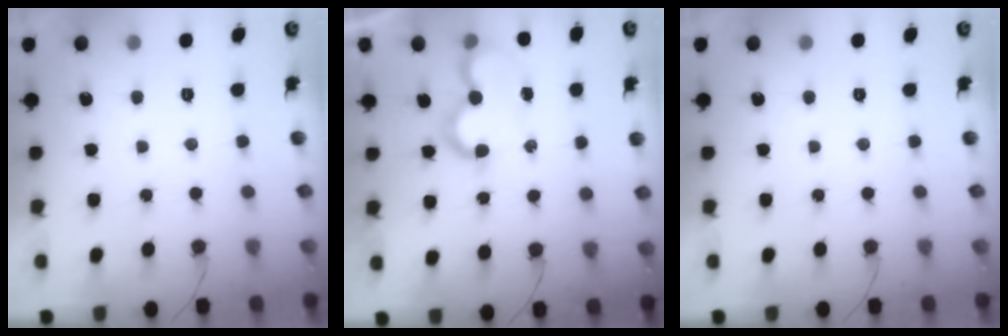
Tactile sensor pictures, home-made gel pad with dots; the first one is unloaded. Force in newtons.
{"total": 7.8, "press": 7.8, "slide": 0.7}
{"total": 0.0}